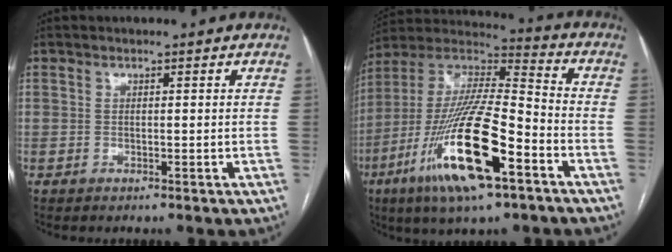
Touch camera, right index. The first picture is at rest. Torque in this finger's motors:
{"motor_torque": [1.24, -0.90, 0.58, 0.13]}